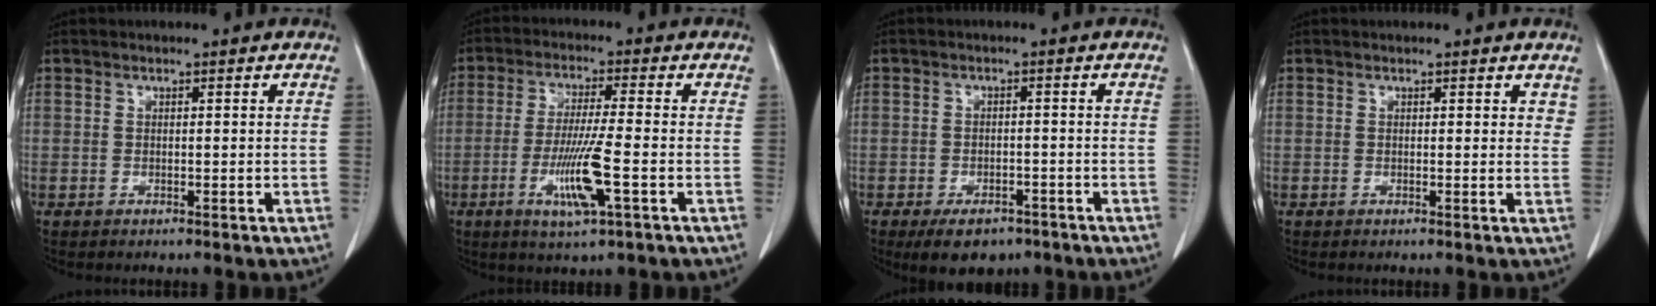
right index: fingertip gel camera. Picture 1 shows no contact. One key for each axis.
{"total": 9.0, "fx": -3.0, "fy": 0.0, "fz": 8.5, "tx": -0.165, "ty": -0.015, "tz": -0.056}
{"total": 6.1, "fx": -4.2, "fy": 3.3, "fz": 2.9, "tx": -0.041, "ty": 0.000, "tz": -0.058}
{"total": 1.6, "fx": 1.2, "fy": 0.8, "fz": 0.7, "tx": 0.005, "ty": -0.002, "tz": 0.005}